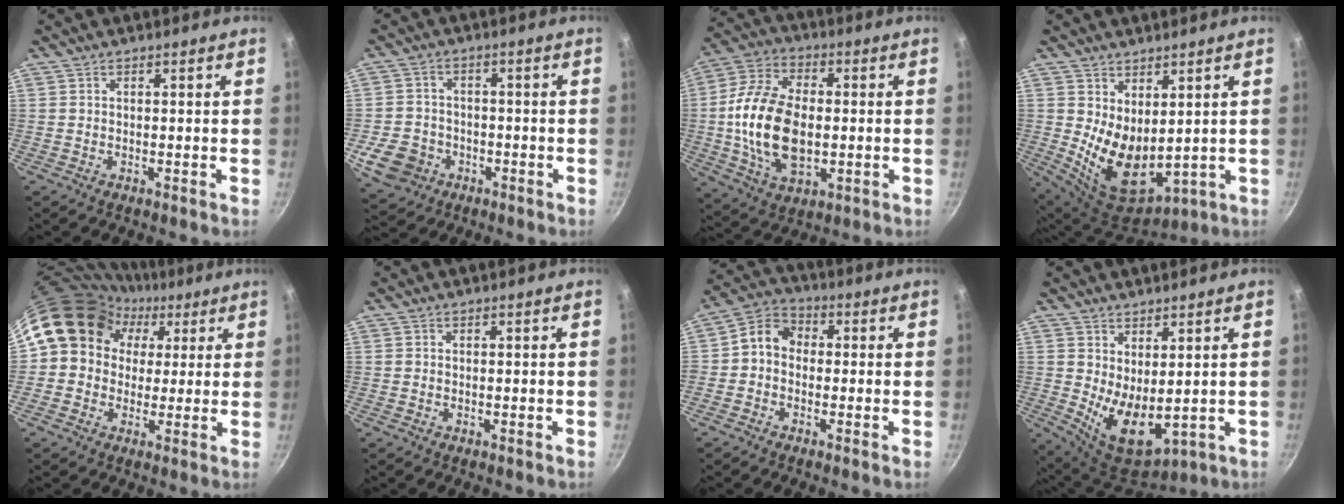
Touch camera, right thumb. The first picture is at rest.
{"total": 8.9, "force": [-3.4, 7.4, 3.7], "torque": [-0.057, 0.023, -0.052]}
{"total": 17.9, "force": [-0.9, 10.9, 14.2], "torque": [-0.258, 0.011, -0.019]}
{"total": 11.7, "force": [1.9, 7.1, 9.1], "torque": [-0.129, -0.043, 0.061]}
{"total": 14.6, "force": [3.9, 12.6, 6.4], "torque": [-0.075, 0.029, 0.050]}
{"total": 0.0}
{"total": 6.1, "force": [-0.5, 4.9, 3.6], "torque": [-0.052, 0.024, -0.032]}
{"total": 9.8, "force": [1.5, 5.3, 8.1], "torque": [-0.105, -0.034, 0.049]}